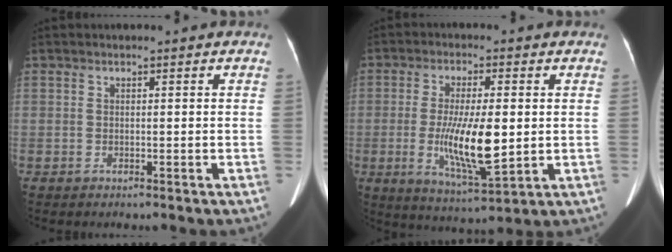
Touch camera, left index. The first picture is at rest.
{"total": 10.4, "force": [-0.7, 2.2, 10.2], "torque": [-0.193, -0.020, -0.009]}